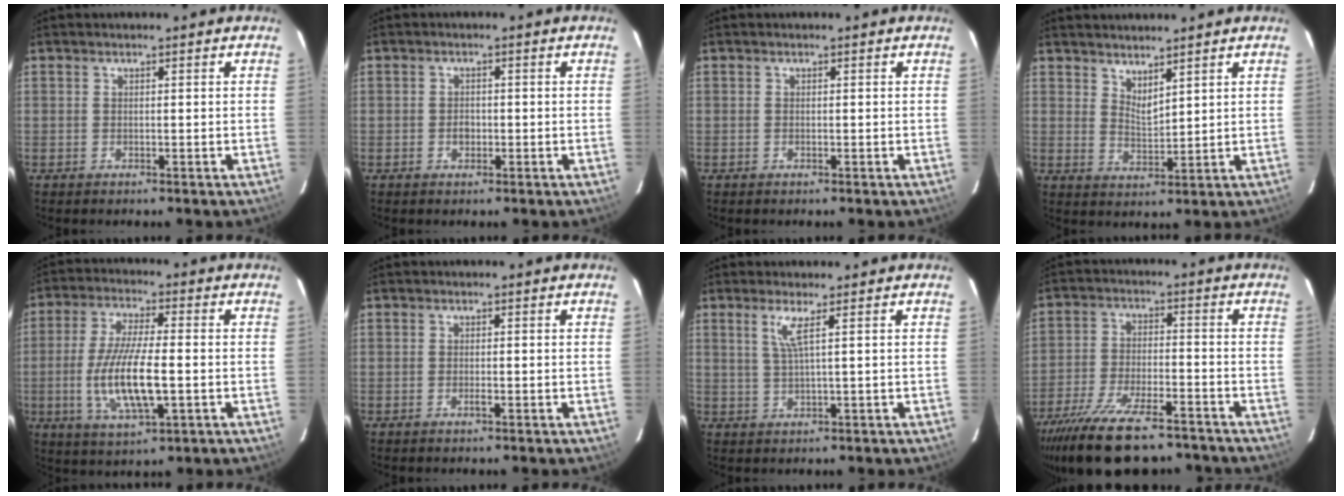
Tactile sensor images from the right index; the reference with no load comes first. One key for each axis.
{"total": 1.9, "fx": -0.5, "fy": 1.6, "fz": 1.0, "tx": -0.018, "ty": 0.005, "tz": -0.009}
{"total": 0.0}
{"total": 3.8, "fx": 3.2, "fy": 0.9, "fz": 1.7, "tx": -0.028, "ty": -0.008, "tz": 0.056}
{"total": 13.0, "fx": -2.5, "fy": 3.4, "fz": 12.3, "tx": -0.247, "ty": -0.013, "tz": -0.045}
{"total": 0.9, "fx": -0.4, "fy": 0.3, "fz": 0.8, "tx": -0.016, "ty": 0.000, "tz": -0.007}
{"total": 3.1, "fx": 1.4, "fy": -0.6, "fz": 2.7, "tx": -0.052, "ty": -0.004, "tz": 0.030}
{"total": 19.6, "fx": -15.6, "fy": 6.0, "fz": 10.2, "tx": -0.206, "ty": -0.035, "tz": -0.246}